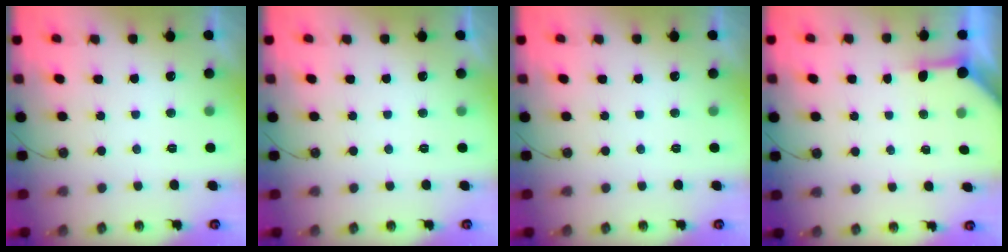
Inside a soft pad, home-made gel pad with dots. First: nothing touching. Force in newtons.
{"total": 0.0}
{"total": 0.0}
{"total": 3.8, "press": 3.8, "slide": 0.5}